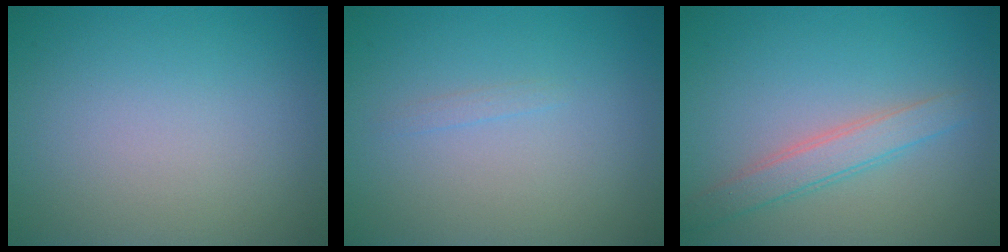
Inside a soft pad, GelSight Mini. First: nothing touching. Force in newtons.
{"total": 0.5, "press": 0.5, "slide": 0.1}
{"total": 2.5, "press": 2.5, "slide": 0.1}